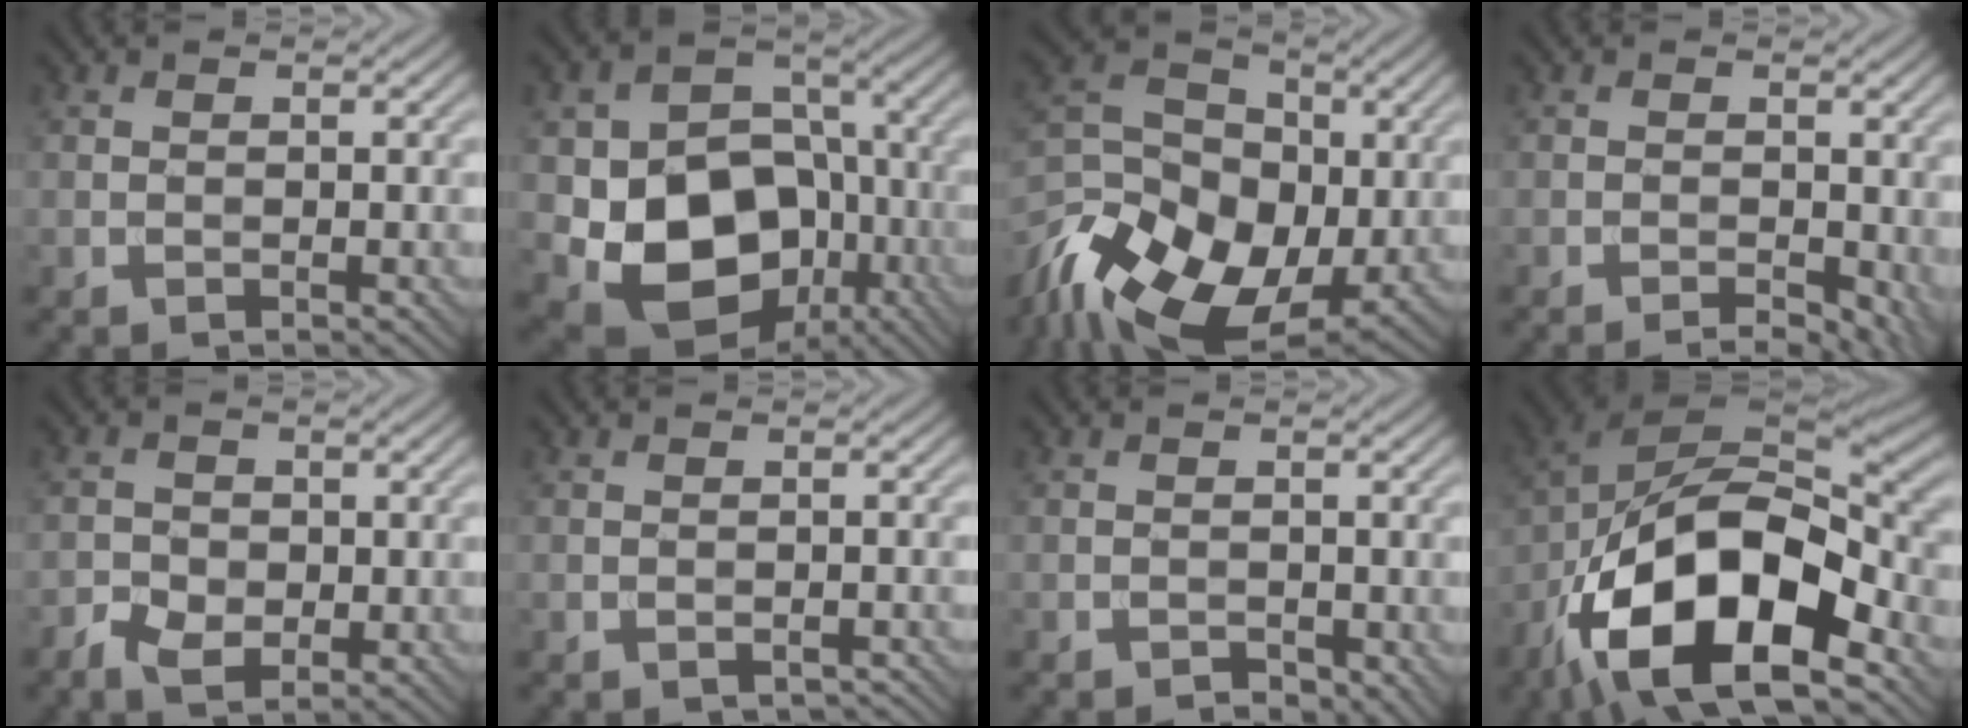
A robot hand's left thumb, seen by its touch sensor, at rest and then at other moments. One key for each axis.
{"total": 14.7, "fx": -3.9, "fy": 11.4, "fz": 8.5, "tx": -0.148, "ty": -0.039, "tz": -0.066}
{"total": 16.2, "fx": -6.7, "fy": 11.0, "fz": 9.9, "tx": -0.237, "ty": -0.015, "tz": -0.120}
{"total": 4.7, "fx": -2.1, "fy": 2.0, "fz": 3.7, "tx": -0.045, "ty": -0.004, "tz": -0.021}
{"total": 3.4, "fx": -1.3, "fy": 2.5, "fz": 1.9, "tx": -0.040, "ty": -0.007, "tz": -0.027}
{"total": 1.1, "fx": -0.6, "fy": 0.5, "fz": 0.7, "tx": -0.011, "ty": -0.003, "tz": -0.009}
{"total": 1.2, "fx": -0.7, "fy": 0.7, "fz": 0.7, "tx": -0.010, "ty": -0.005, "tz": -0.012}
{"total": 19.2, "fx": -8.4, "fy": 9.6, "fz": 14.4, "tx": -0.271, "ty": -0.022, "tz": -0.147}